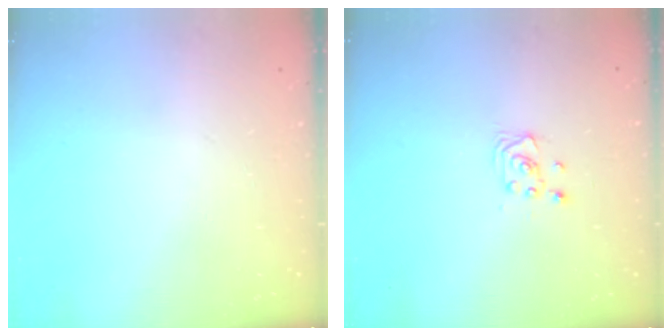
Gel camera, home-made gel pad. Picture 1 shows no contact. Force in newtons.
{"total": 2.2, "press": 2.2, "slide": 0.3}